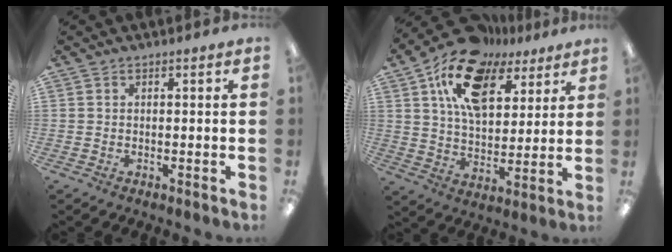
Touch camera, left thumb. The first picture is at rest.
{"total": 17.5, "force": [10.6, 9.6, 10.1], "torque": [-0.187, -0.039, 0.191]}